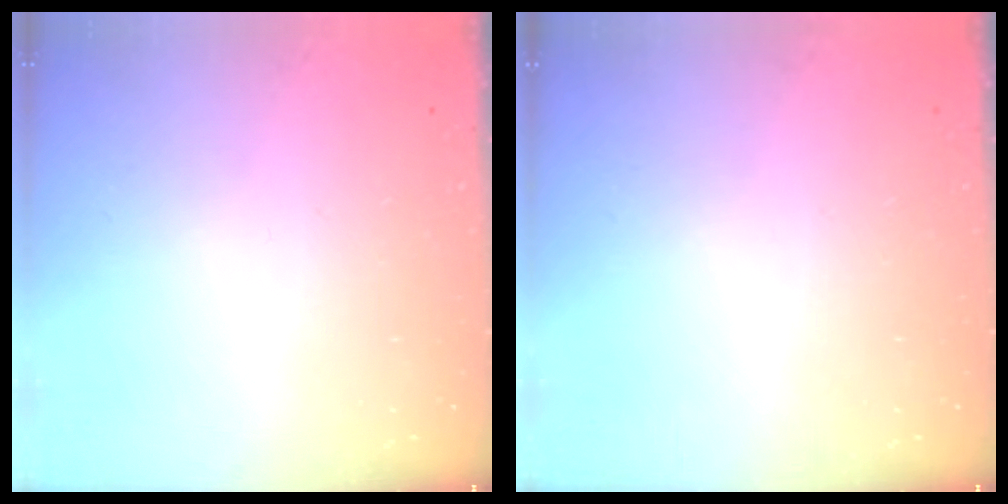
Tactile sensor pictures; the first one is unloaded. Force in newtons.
{"total": 0.0}